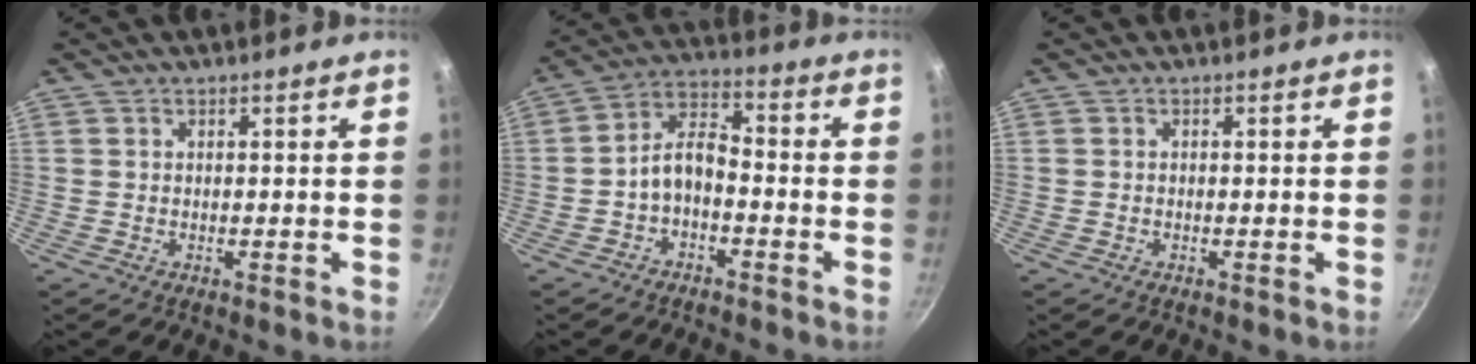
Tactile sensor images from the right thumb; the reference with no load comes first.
{"total": 7.1, "force": [-2.7, 4.0, 5.1], "torque": [-0.088, 0.050, -0.055]}
{"total": 0.0}